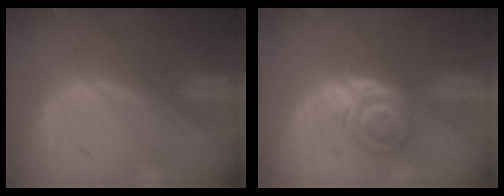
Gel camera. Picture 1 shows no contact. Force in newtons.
{"total": 5.5, "press": 5.2, "slide": 1.8}